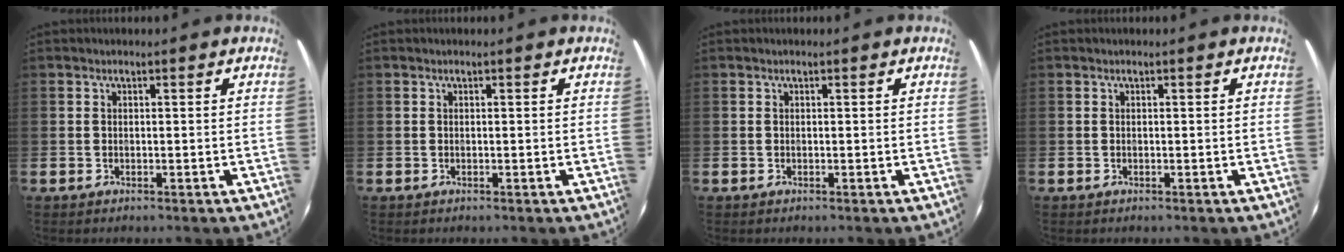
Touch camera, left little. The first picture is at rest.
{"total": 0.0}
{"total": 0.0}
{"total": 0.0}